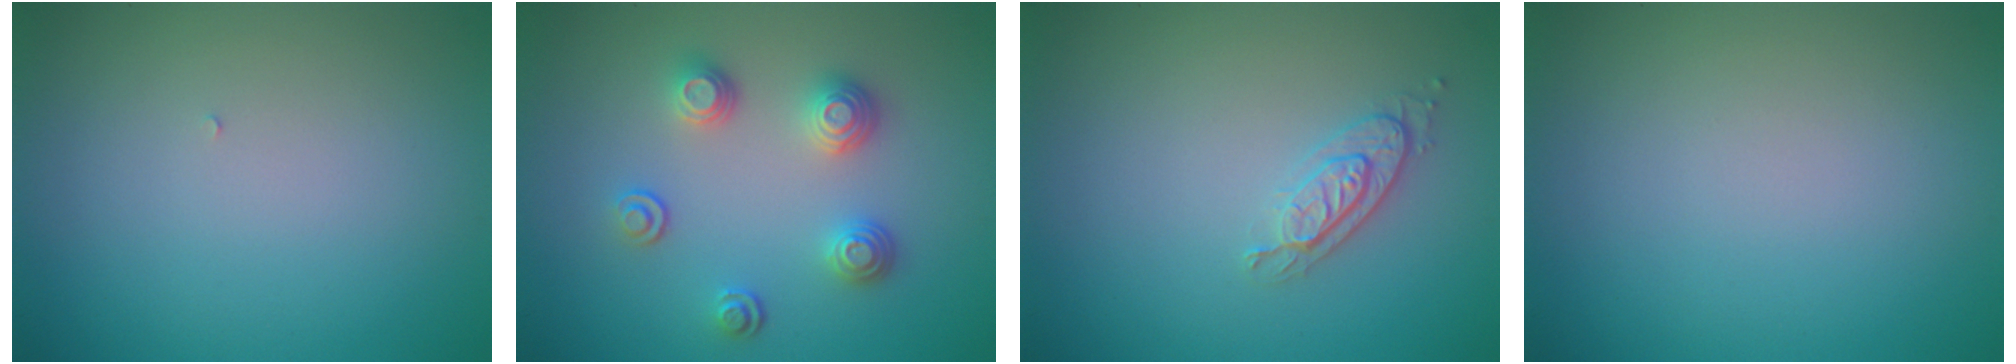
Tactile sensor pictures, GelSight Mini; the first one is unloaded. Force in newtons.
{"total": 3.4, "press": 2.9, "slide": 1.8}
{"total": 2.1, "press": 1.9, "slide": 0.8}
{"total": 0.0}